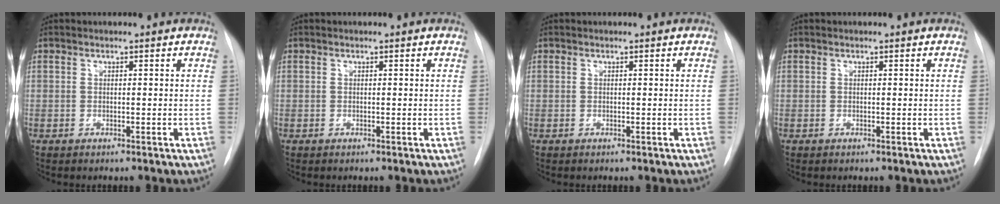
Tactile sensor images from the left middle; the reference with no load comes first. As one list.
[{"total": 0.0}, {"total": 0.0}, {"total": 0.0}]